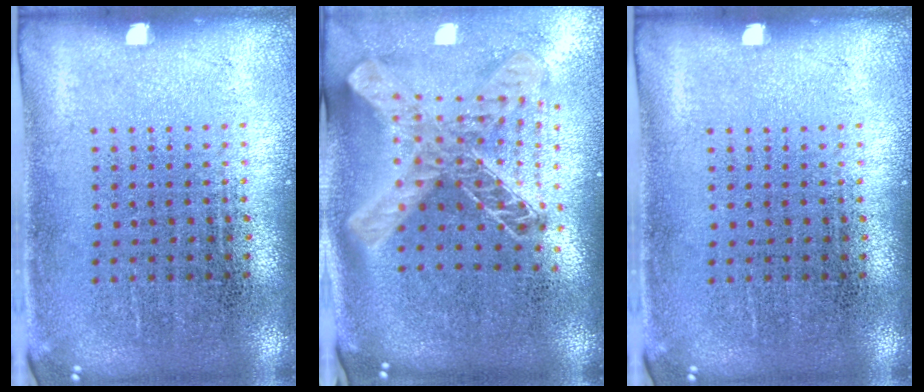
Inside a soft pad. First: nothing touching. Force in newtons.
{"total": 2.1, "press": 1.6, "slide": 1.4}
{"total": 0.0}